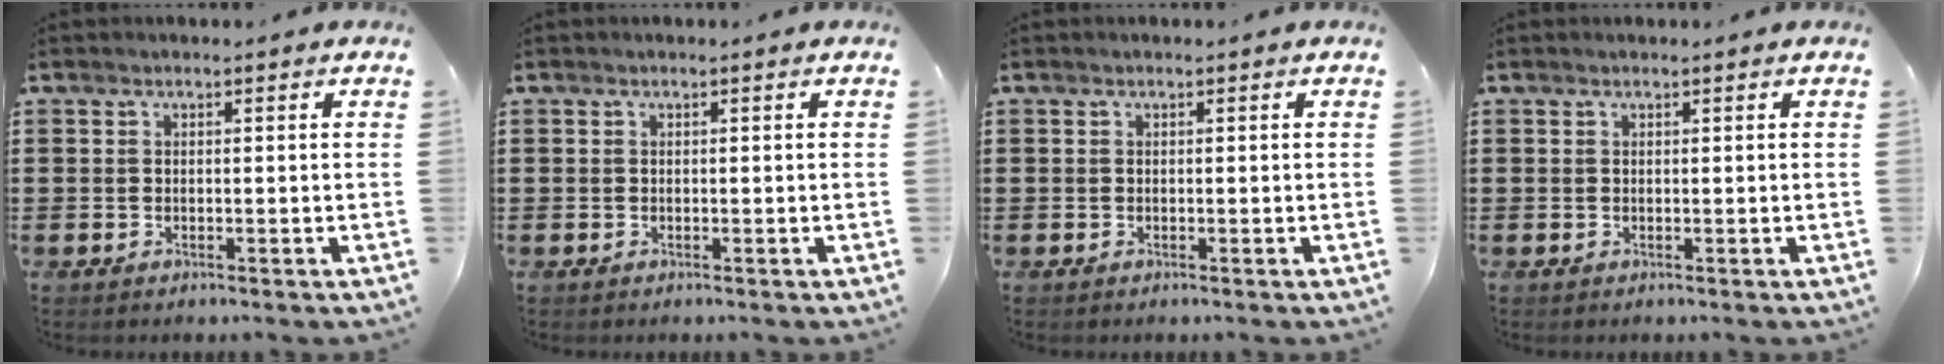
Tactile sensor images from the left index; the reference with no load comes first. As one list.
[{"total": 0.0}, {"total": 0.0}, {"total": 0.0}]